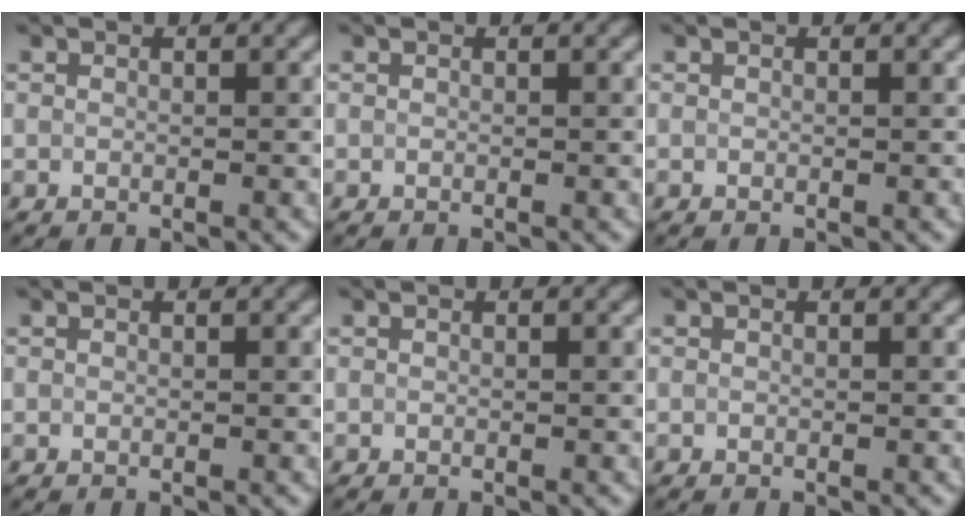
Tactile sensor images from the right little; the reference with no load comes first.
{"total": 0.0}
{"total": 0.0}
{"total": 0.0}
{"total": 0.0}
{"total": 0.0}